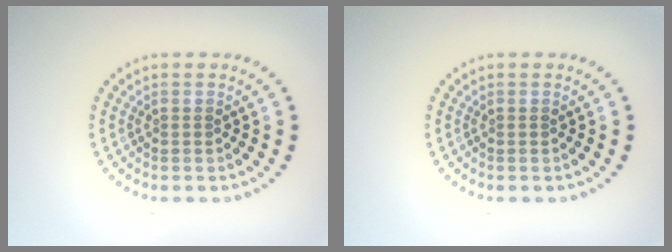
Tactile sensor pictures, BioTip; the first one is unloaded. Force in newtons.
{"total": 0.0}